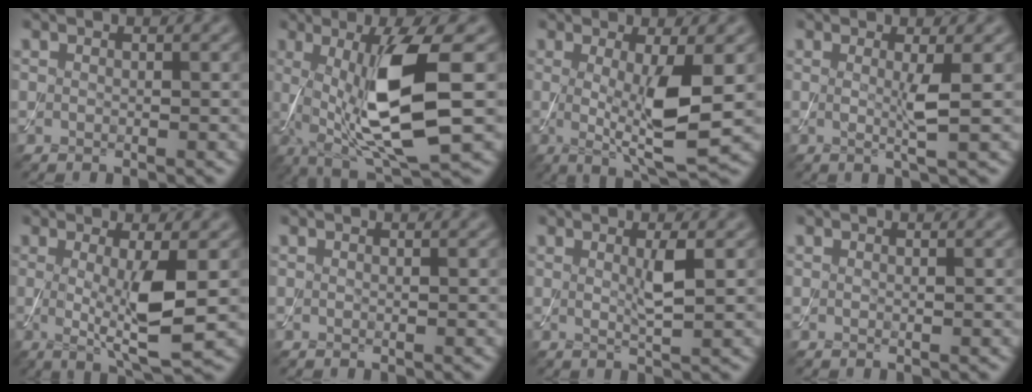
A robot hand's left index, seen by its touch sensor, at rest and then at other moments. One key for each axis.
{"total": 10.9, "fx": 0.1, "fy": 2.6, "fz": 10.6, "tx": -0.185, "ty": -0.009, "tz": 0.012}
{"total": 6.4, "fx": 0.0, "fy": 1.3, "fz": 6.3, "tx": -0.106, "ty": -0.017, "tz": 0.003}
{"total": 2.2, "fx": 0.1, "fy": 0.1, "fz": 2.2, "tx": -0.046, "ty": -0.007, "tz": -0.002}
{"total": 5.7, "fx": -0.1, "fy": 1.0, "fz": 5.6, "tx": -0.099, "ty": -0.016, "tz": 0.002}
{"total": 0.0}
{"total": 2.3, "fx": 0.5, "fy": 0.3, "fz": 2.2, "tx": -0.042, "ty": -0.004, "tz": 0.008}
{"total": 0.0}